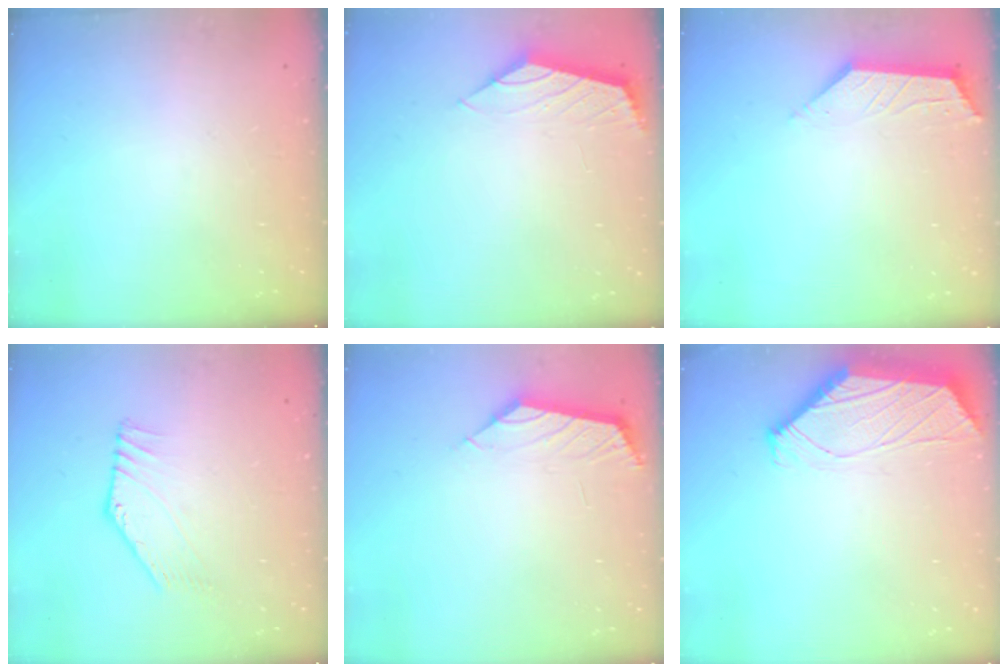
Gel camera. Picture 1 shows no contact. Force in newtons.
{"total": 0.9, "press": 0.9, "slide": 0.3}
{"total": 2.7, "press": 2.7, "slide": 0.5}
{"total": 2.8, "press": 2.8, "slide": 0.1}
{"total": 2.1, "press": 2.0, "slide": 0.3}
{"total": 2.1, "press": 2.1, "slide": 0.5}